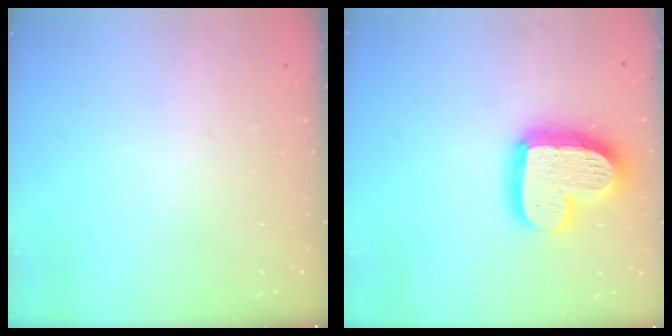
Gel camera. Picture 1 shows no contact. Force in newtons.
{"total": 19.1, "press": 19.0, "slide": 2.0}